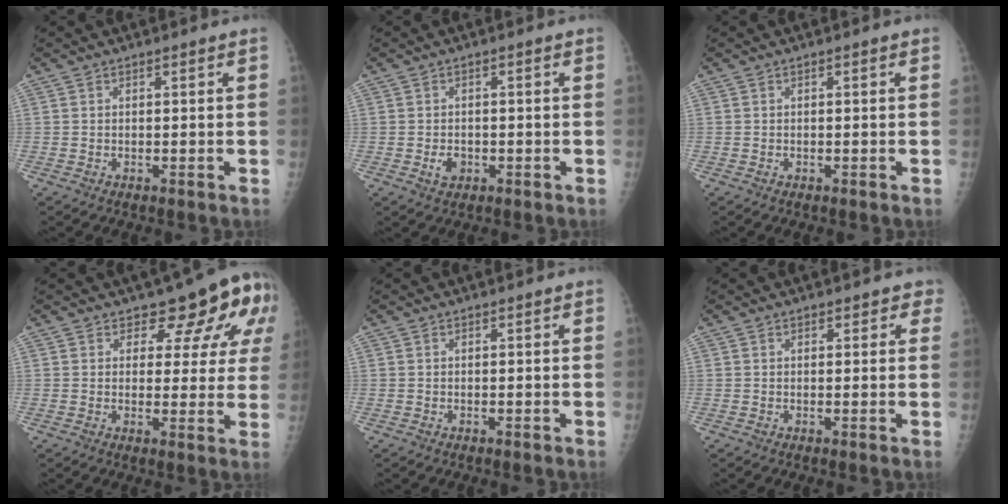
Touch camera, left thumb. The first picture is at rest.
{"total": 2.6, "force": [-0.9, 2.0, 1.5], "torque": [-0.018, 0.003, -0.010]}
{"total": 0.0}
{"total": 10.3, "force": [6.8, 5.6, 5.3], "torque": [-0.020, -0.034, 0.068]}
{"total": 0.0}
{"total": 2.2, "force": [1.5, 1.4, 0.9], "torque": [0.019, -0.003, 0.010]}